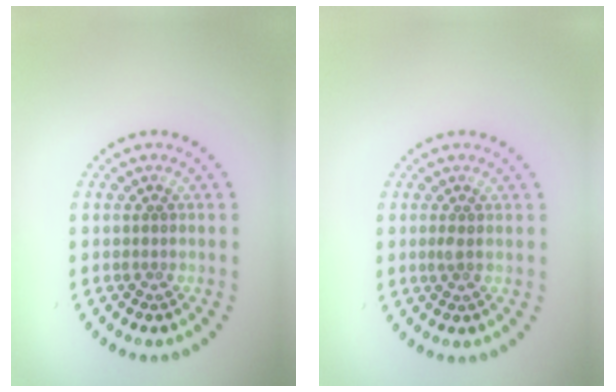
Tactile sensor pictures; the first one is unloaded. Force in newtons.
{"total": 0.6, "press": 0.6, "slide": 0.3}